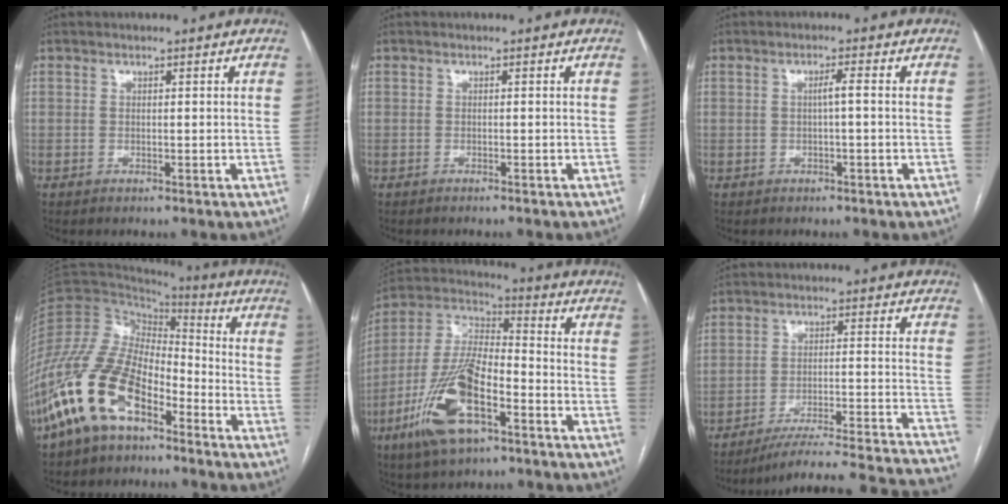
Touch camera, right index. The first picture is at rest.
{"total": 0.9, "force": [-0.9, -0.1, 0.3], "torque": [-0.004, 0.001, -0.012]}
{"total": 1.8, "force": [-0.1, -0.1, 1.8], "torque": [-0.029, 0.004, 0.000]}
{"total": 16.1, "force": [-9.4, 7.5, 10.8], "torque": [-0.240, 0.017, -0.183]}
{"total": 16.7, "force": [-7.4, 5.5, 13.9], "torque": [-0.298, -0.003, -0.133]}
{"total": 25.5, "force": [-23.9, -1.1, 8.9], "torque": [-0.054, -0.017, -0.315]}